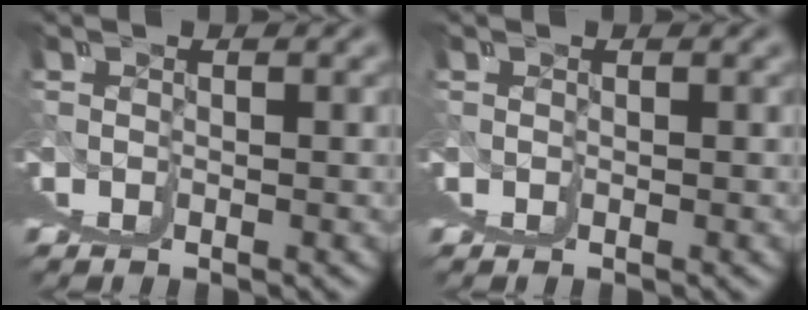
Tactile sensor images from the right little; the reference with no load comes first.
{"total": 0.0}